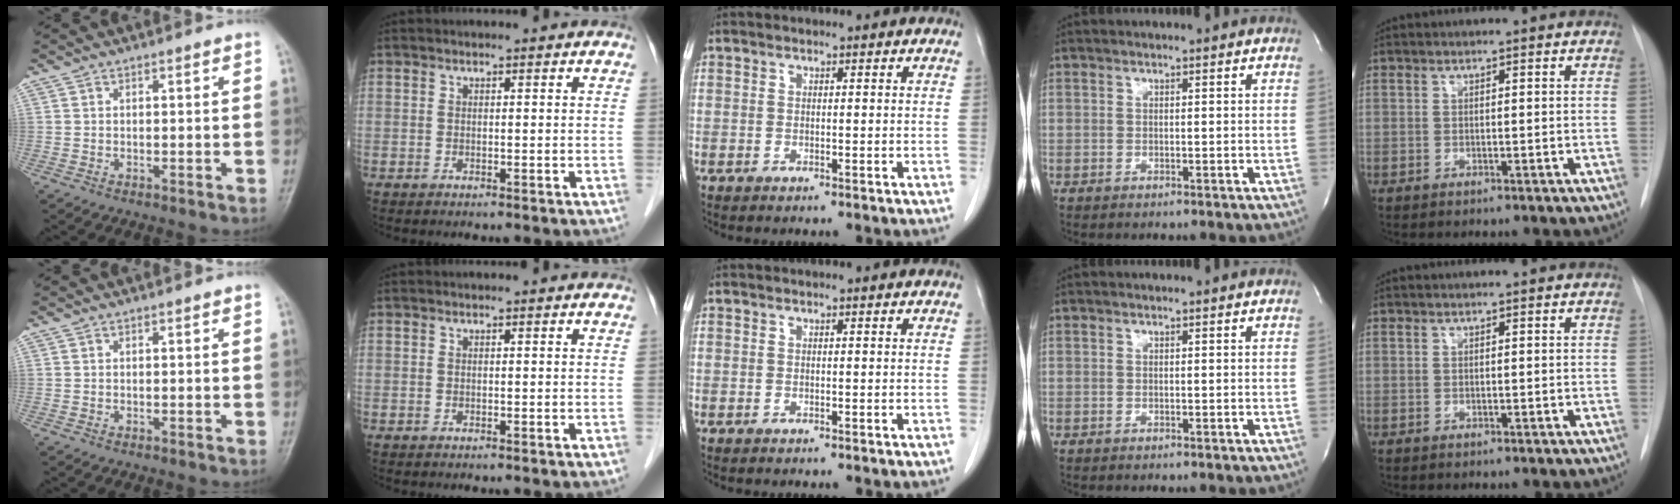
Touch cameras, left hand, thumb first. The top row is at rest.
{}